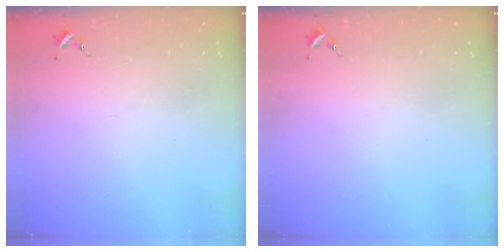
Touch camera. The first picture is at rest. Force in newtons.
{"total": 0.0}